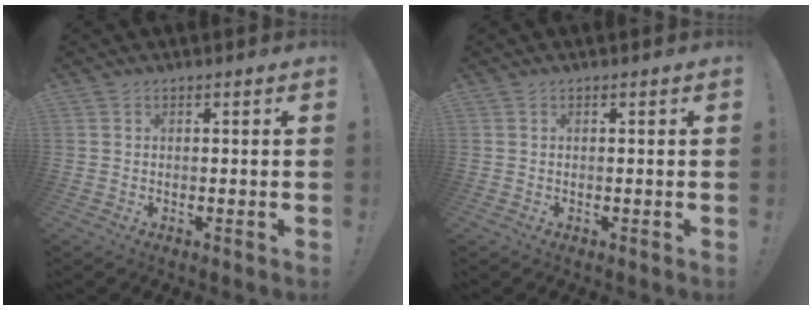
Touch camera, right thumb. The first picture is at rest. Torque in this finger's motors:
{"motor_torque": [-0.02, 0.01, -0.10, 0.11, 0.02]}